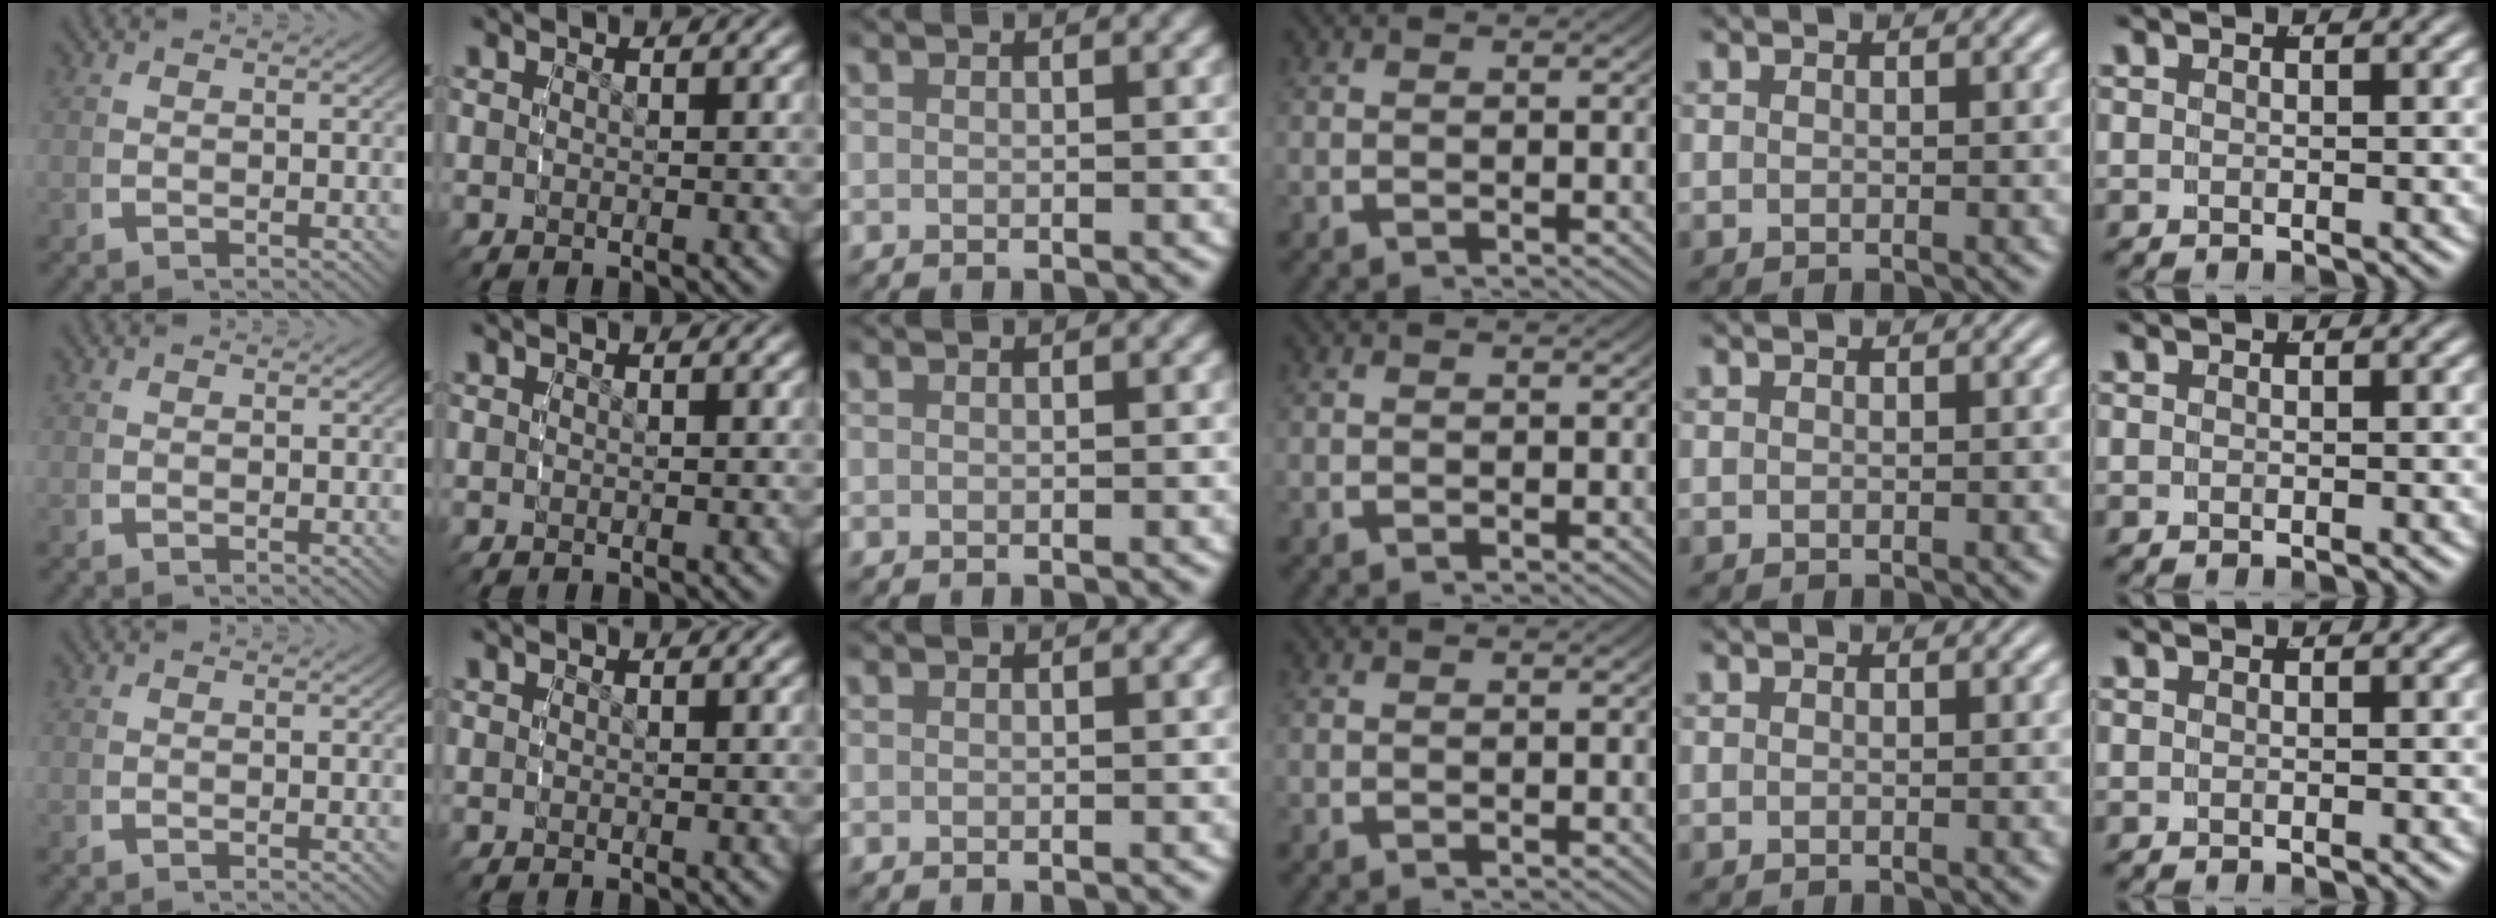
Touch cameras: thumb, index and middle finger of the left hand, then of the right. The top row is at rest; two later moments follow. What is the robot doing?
{"motion": "reach", "object": "pen bag"}